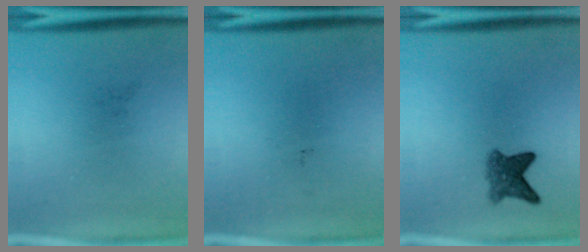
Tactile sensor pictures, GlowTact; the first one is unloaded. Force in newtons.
{"total": 0.0}
{"total": 4.1}